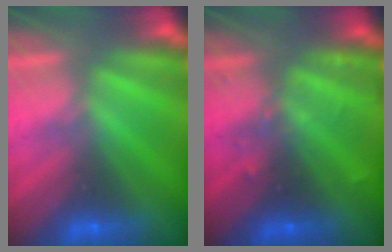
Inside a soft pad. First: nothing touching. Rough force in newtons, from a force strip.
{"total": 2.4}